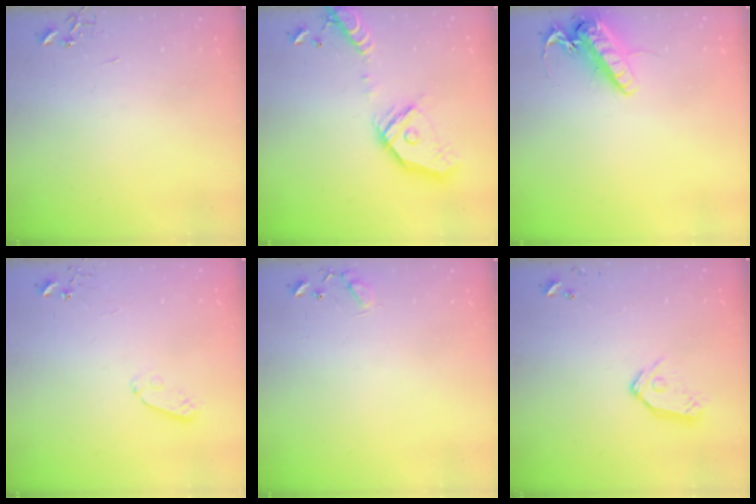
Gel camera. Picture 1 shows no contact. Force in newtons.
{"total": 18.8, "press": 18.6, "slide": 3.0}
{"total": 14.6, "press": 14.4, "slide": 2.6}
{"total": 5.0, "press": 5.0, "slide": 0.4}
{"total": 7.7, "press": 7.7, "slide": 0.5}
{"total": 10.1, "press": 10.1, "slide": 1.2}